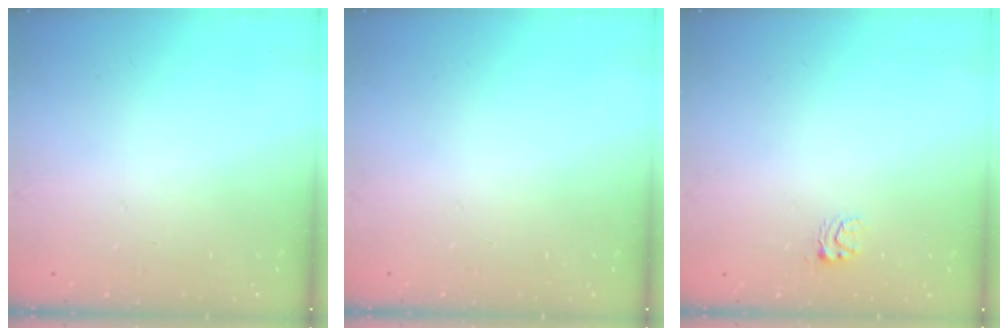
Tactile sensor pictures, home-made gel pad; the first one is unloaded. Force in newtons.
{"total": 0.0}
{"total": 3.5, "press": 3.5, "slide": 0.3}